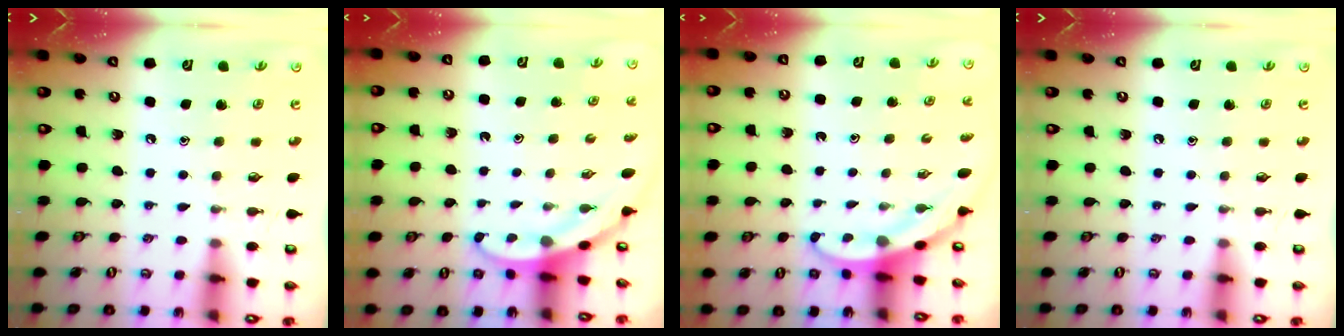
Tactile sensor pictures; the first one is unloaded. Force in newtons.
{"total": 3.4, "press": 3.4, "slide": 0.1}
{"total": 3.1, "press": 3.1, "slide": 0.1}
{"total": 0.0}